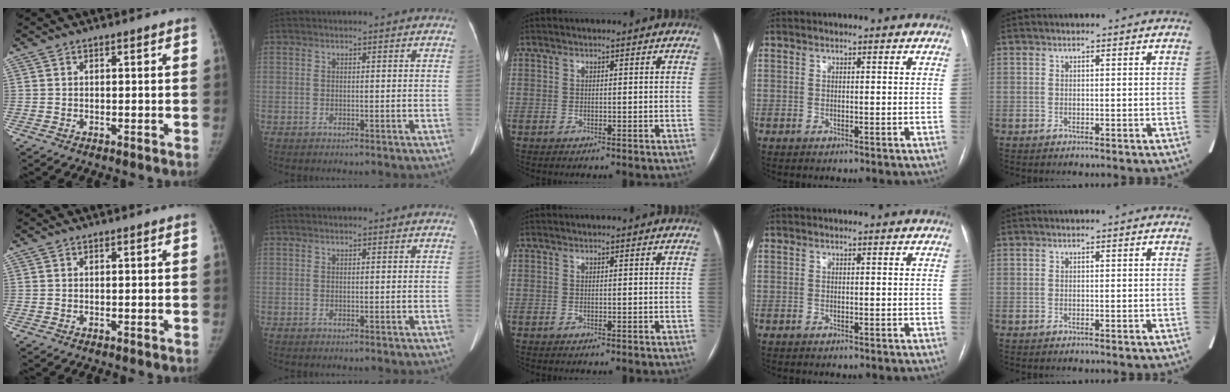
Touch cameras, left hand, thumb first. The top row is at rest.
{}